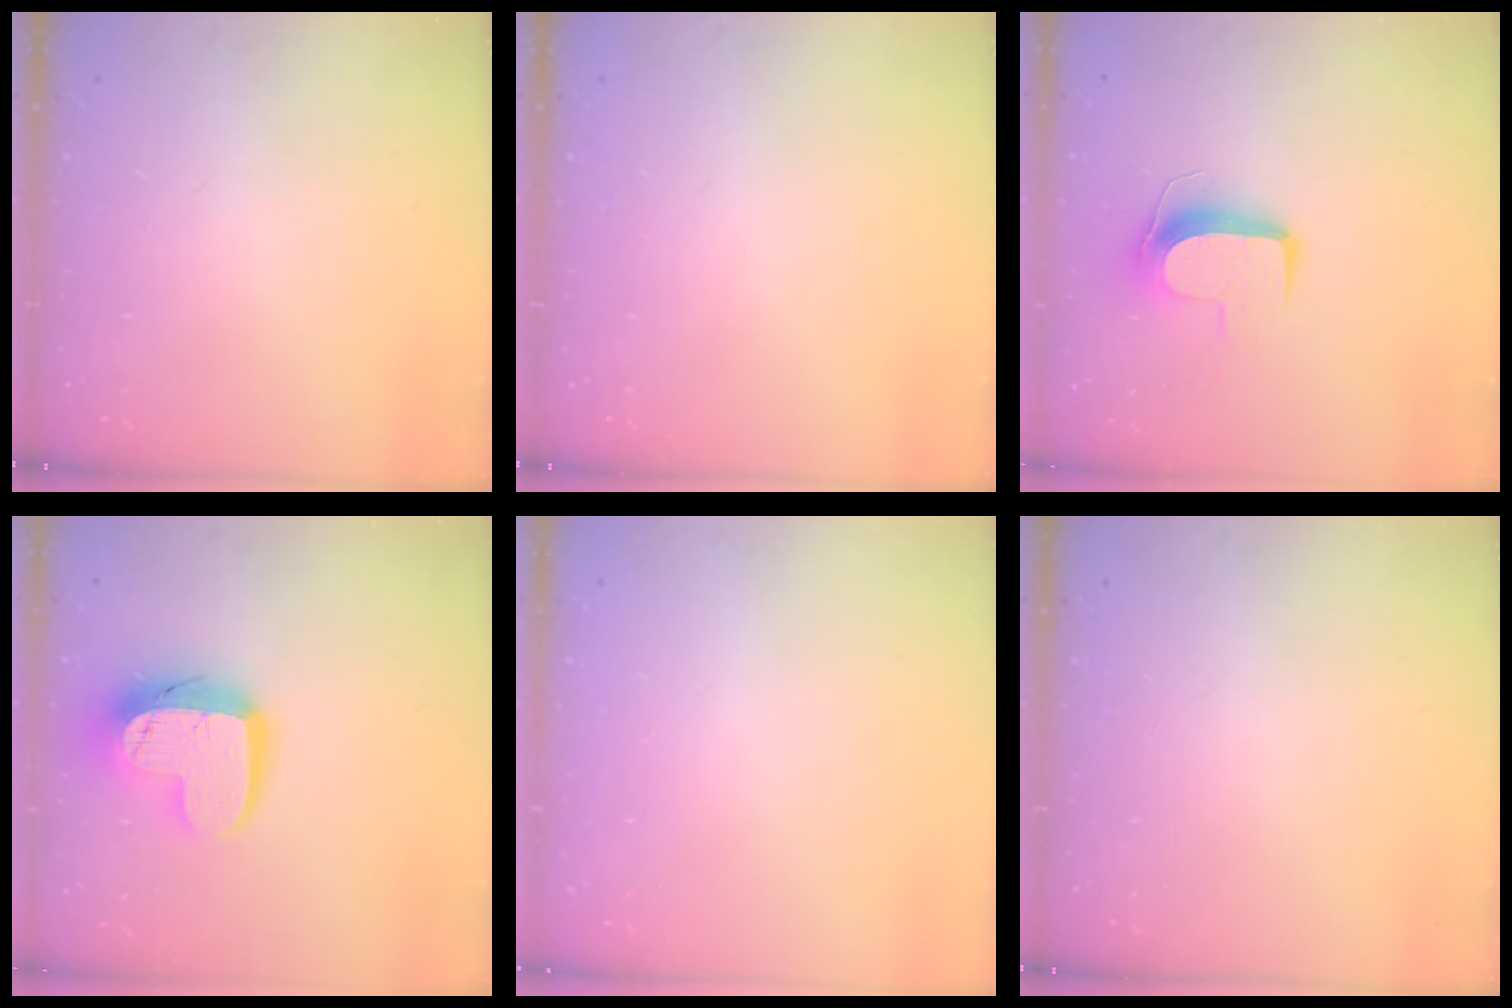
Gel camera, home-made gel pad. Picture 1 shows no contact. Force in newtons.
{"total": 0.0}
{"total": 10.1, "press": 10.1, "slide": 0.9}
{"total": 15.1, "press": 15.0, "slide": 1.2}
{"total": 0.0}
{"total": 0.0}